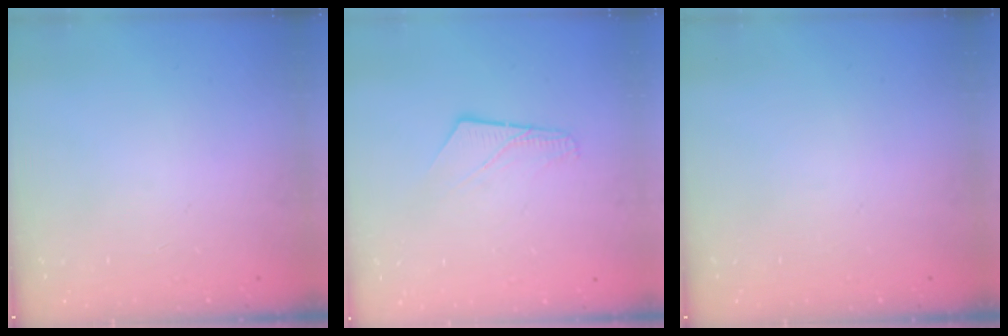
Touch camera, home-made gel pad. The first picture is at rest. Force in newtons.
{"total": 7.2, "press": 7.2, "slide": 0.9}
{"total": 0.0}